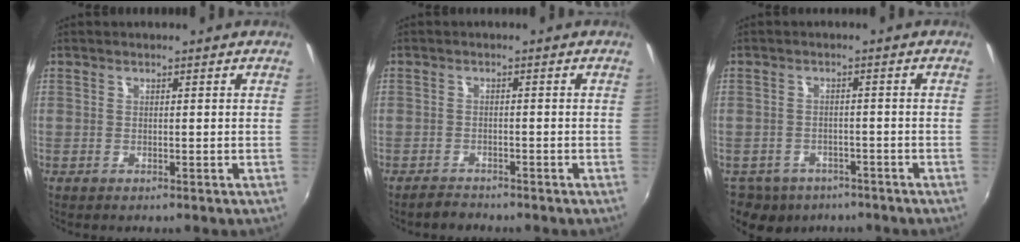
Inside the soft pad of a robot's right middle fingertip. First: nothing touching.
{"total": 1.9, "force": [-1.8, 0.5, 0.1], "torque": [-0.011, 0.002, -0.032]}
{"total": 9.0, "force": [-6.1, 5.9, 3.0], "torque": [-0.081, -0.007, -0.084]}